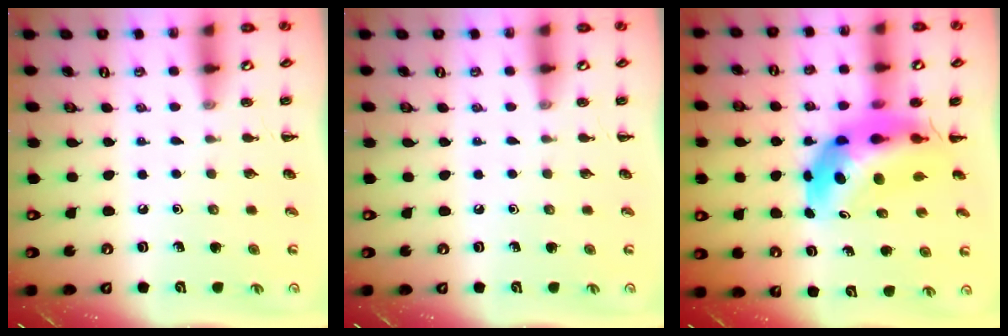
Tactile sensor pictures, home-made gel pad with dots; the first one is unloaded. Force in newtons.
{"total": 0.0}
{"total": 10.0, "press": 9.5, "slide": 3.2}